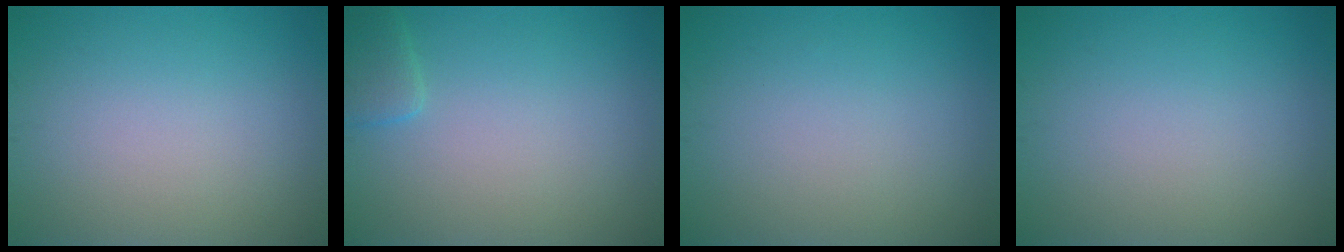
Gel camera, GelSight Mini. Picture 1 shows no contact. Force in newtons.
{"total": 1.7, "press": 1.7, "slide": 0.2}
{"total": 0.0}
{"total": 0.0}